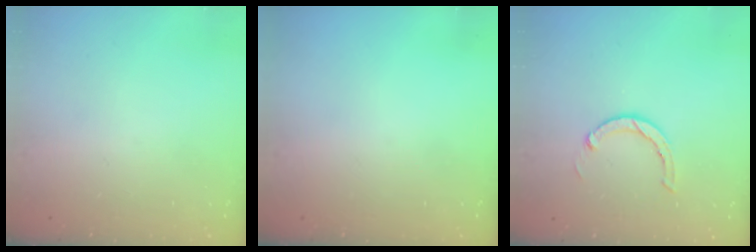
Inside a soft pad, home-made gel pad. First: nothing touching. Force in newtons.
{"total": 0.0}
{"total": 3.0, "press": 3.0, "slide": 0.1}